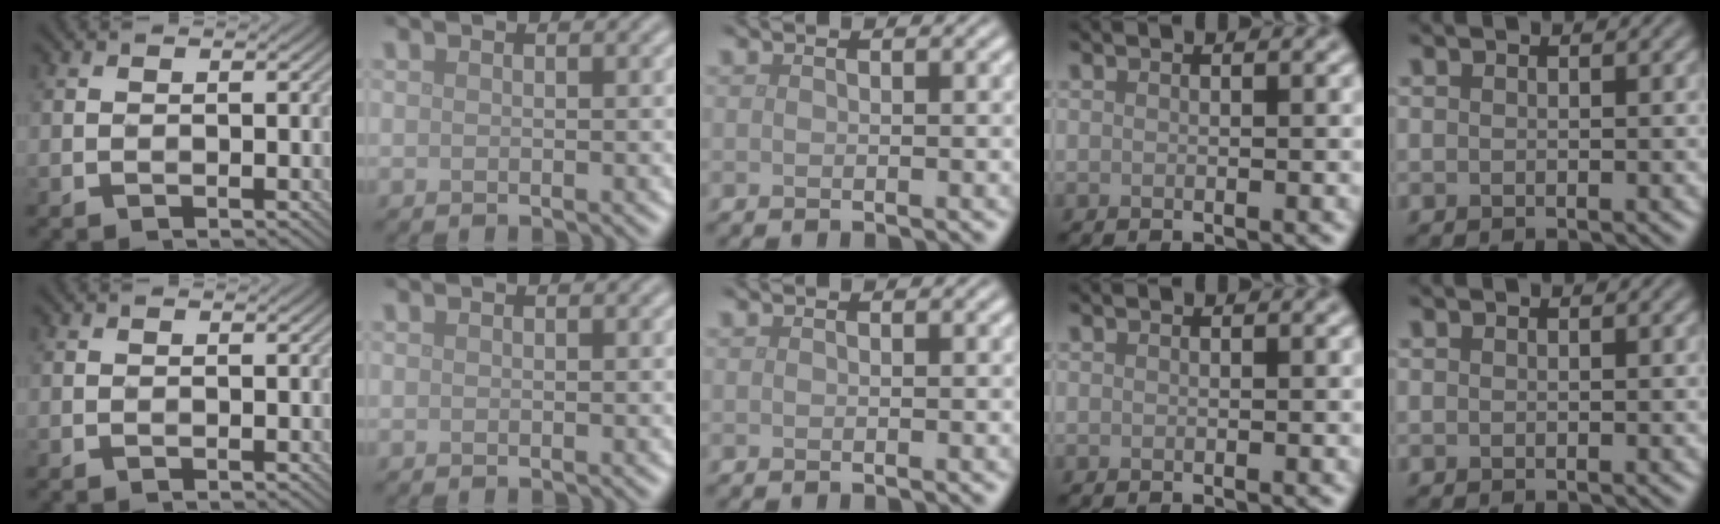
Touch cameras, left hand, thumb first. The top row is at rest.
{}